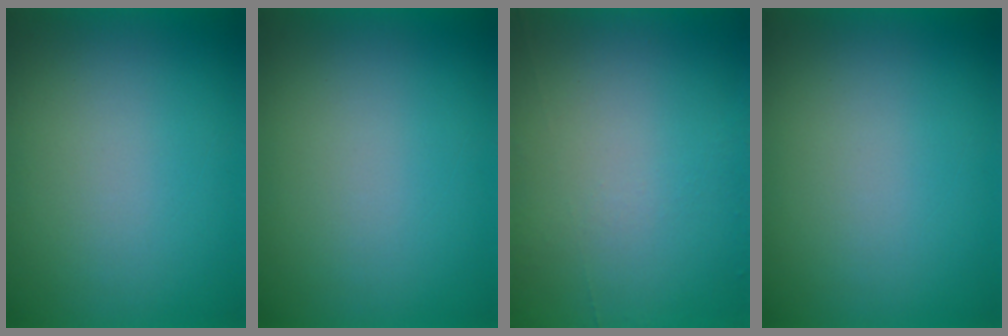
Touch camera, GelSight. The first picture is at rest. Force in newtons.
{"total": 0.0}
{"total": 4.5}
{"total": 0.0}